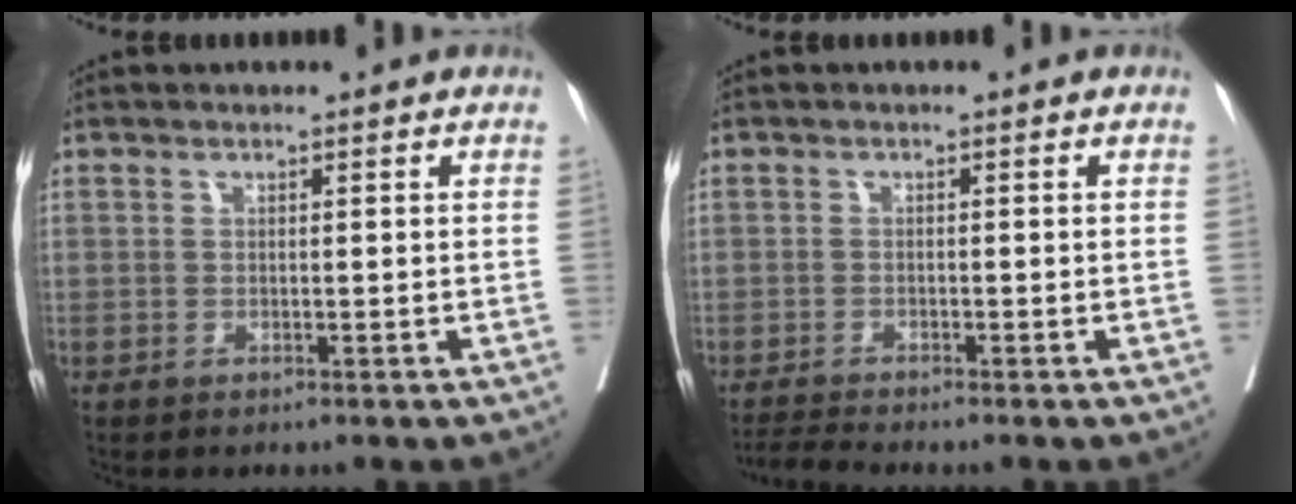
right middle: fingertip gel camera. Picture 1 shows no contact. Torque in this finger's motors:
{"motor_torque": [-0.01, 0.00, -0.01, 0.01]}